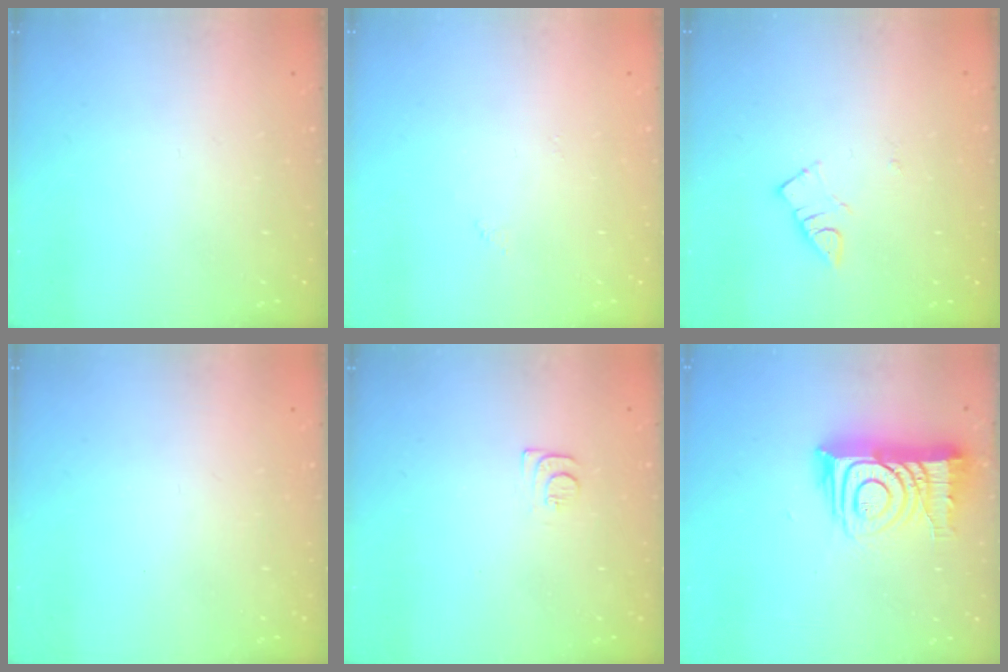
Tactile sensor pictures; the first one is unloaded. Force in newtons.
{"total": 3.3, "press": 3.3, "slide": 0.5}
{"total": 2.8, "press": 2.7, "slide": 0.3}
{"total": 2.1, "press": 2.0, "slide": 0.4}
{"total": 6.7, "press": 6.7, "slide": 0.6}
{"total": 14.2, "press": 14.2, "slide": 1.2}